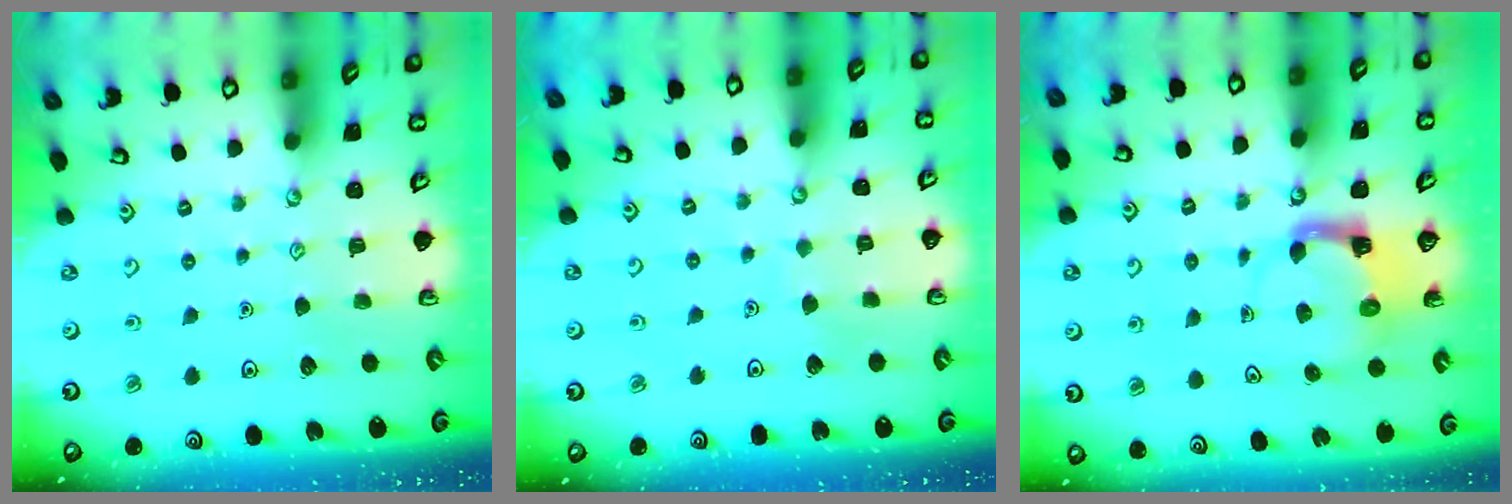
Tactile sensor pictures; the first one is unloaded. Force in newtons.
{"total": 2.7, "press": 2.7, "slide": 0.1}
{"total": 3.8, "press": 3.7, "slide": 0.6}